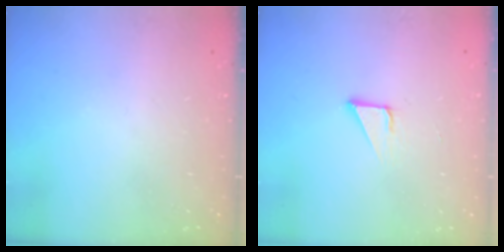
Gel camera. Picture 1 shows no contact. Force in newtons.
{"total": 2.1, "press": 2.1, "slide": 0.0}